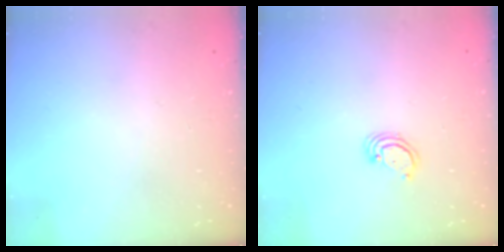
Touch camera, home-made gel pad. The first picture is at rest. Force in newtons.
{"total": 2.6, "press": 2.6, "slide": 0.2}